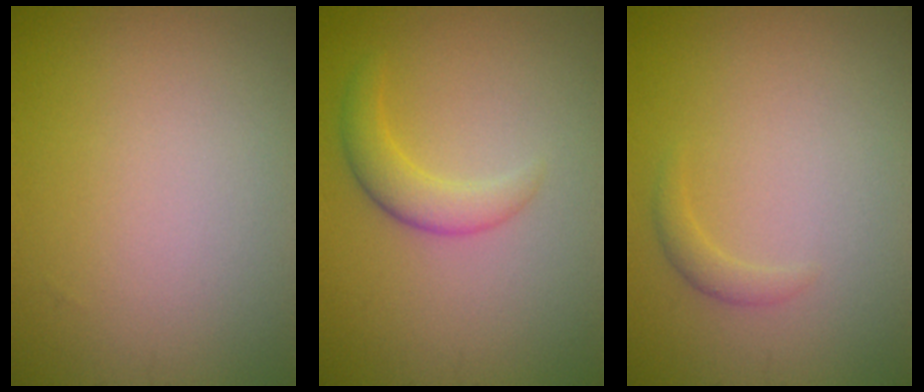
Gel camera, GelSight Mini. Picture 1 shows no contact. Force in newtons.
{"total": 2.5, "press": 2.5, "slide": 0.2}
{"total": 1.0, "press": 1.0, "slide": 0.0}